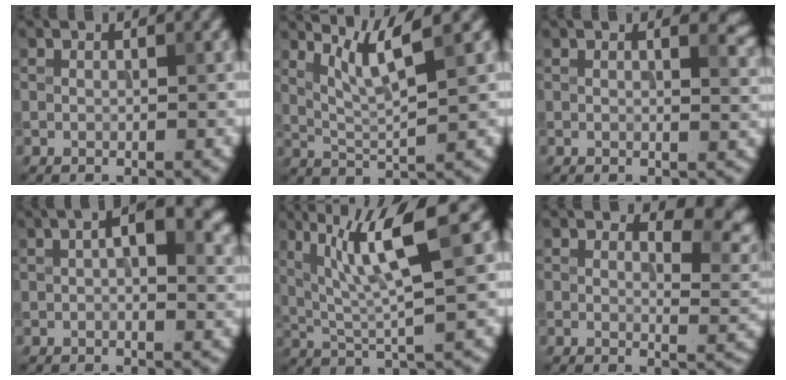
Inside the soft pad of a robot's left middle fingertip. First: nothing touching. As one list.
[{"total": 4.3, "force": [2.4, 0.5, 3.5], "torque": [-0.070, -0.001, 0.055]}, {"total": 3.0, "force": [1.7, 1.2, 2.2], "torque": [-0.019, 0.001, 0.023]}, {"total": 7.0, "force": [2.0, 3.3, 5.9], "torque": [-0.073, 0.015, 0.025]}, {"total": 7.4, "force": [2.9, 1.2, 6.8], "torque": [-0.135, 0.007, 0.055]}, {"total": 3.6, "force": [2.3, 1.3, 2.5], "torque": [-0.030, -0.006, 0.030]}]